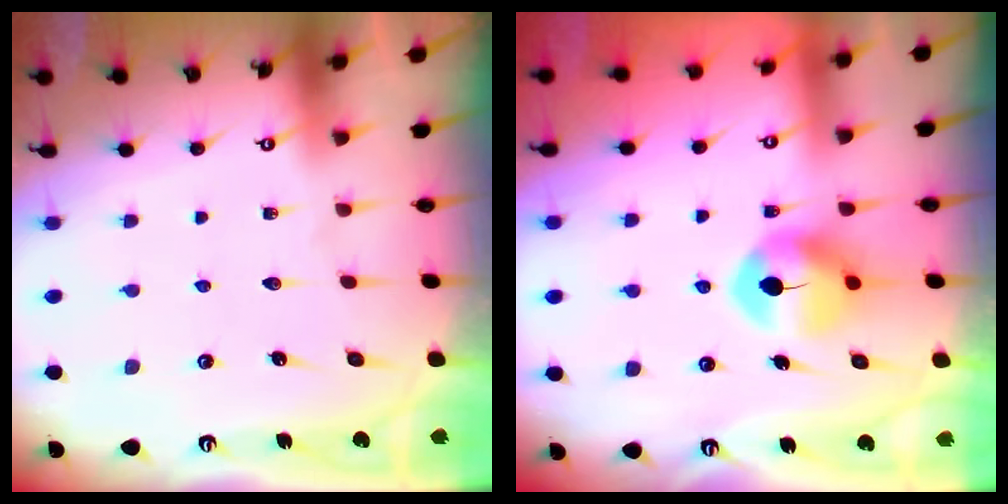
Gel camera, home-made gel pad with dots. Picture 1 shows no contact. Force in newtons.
{"total": 8.3, "press": 8.3, "slide": 0.6}